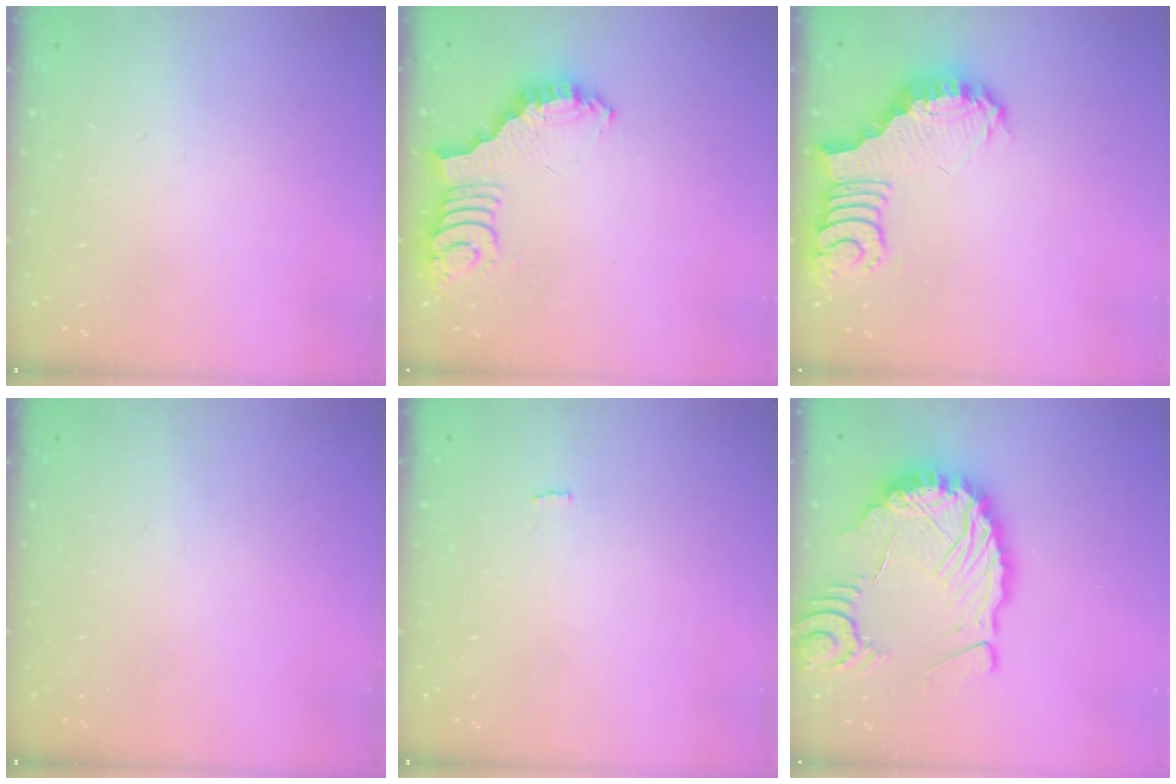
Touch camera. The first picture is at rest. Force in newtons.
{"total": 2.5, "press": 2.5, "slide": 0.5}
{"total": 3.8, "press": 3.7, "slide": 0.5}
{"total": 0.0}
{"total": 0.5, "press": 0.4, "slide": 0.3}
{"total": 14.2, "press": 14.1, "slide": 1.6}